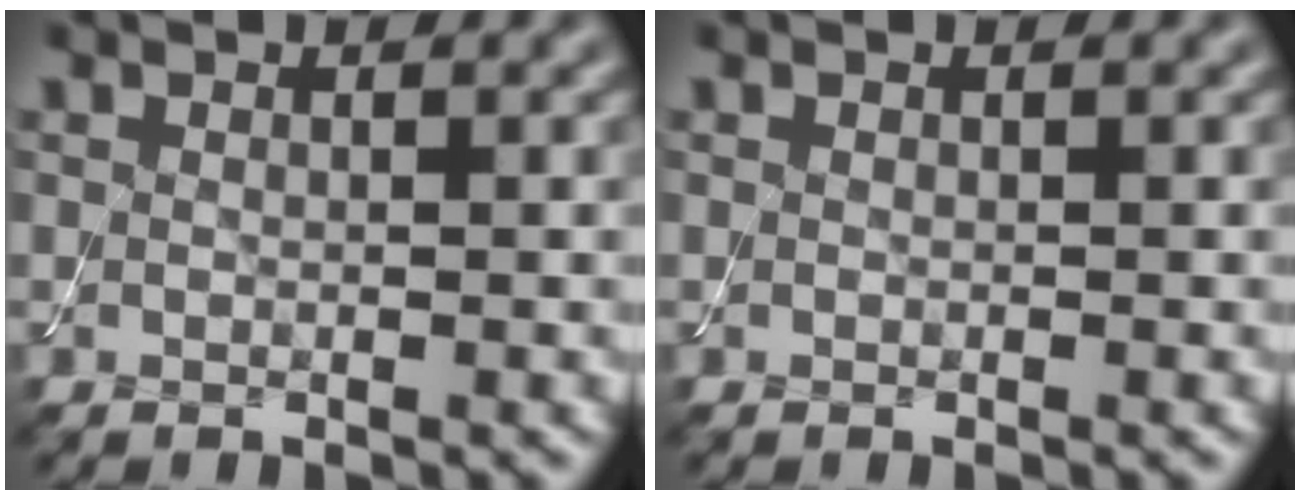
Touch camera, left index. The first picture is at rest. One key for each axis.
{"total": 0.0}